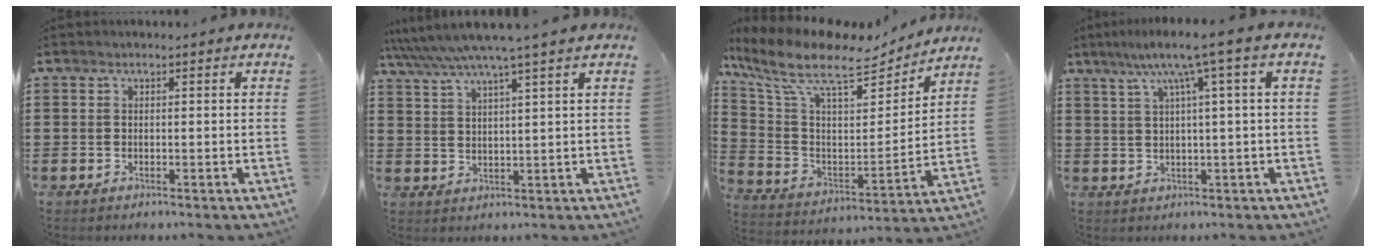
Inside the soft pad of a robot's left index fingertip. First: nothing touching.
{"total": 5.3, "force": [4.5, -0.3, 2.8], "torque": [-0.069, -0.018, 0.076]}
{"total": 11.4, "force": [8.3, 3.5, 7.0], "torque": [-0.169, -0.042, 0.141]}
{"total": 6.7, "force": [2.6, -0.5, 6.2], "torque": [-0.126, 0.000, 0.037]}